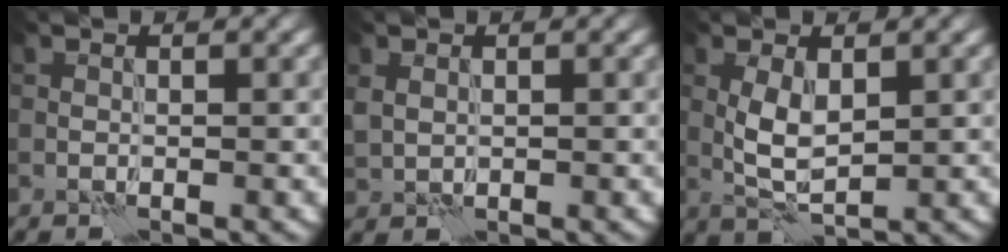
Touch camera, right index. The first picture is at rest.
{"total": 1.3, "force": [0.5, 1.1, 0.5], "torque": [-0.016, -0.002, 0.012]}
{"total": 3.2, "force": [0.7, 1.5, 2.7], "torque": [-0.063, -0.002, 0.016]}